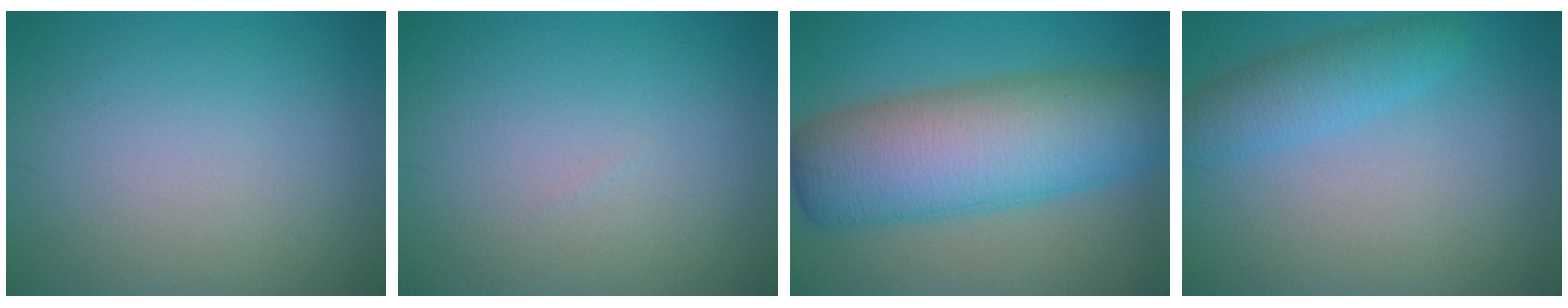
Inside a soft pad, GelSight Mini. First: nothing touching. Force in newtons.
{"total": 0.0}
{"total": 11.6, "press": 11.6, "slide": 0.2}
{"total": 3.2, "press": 3.2, "slide": 0.1}